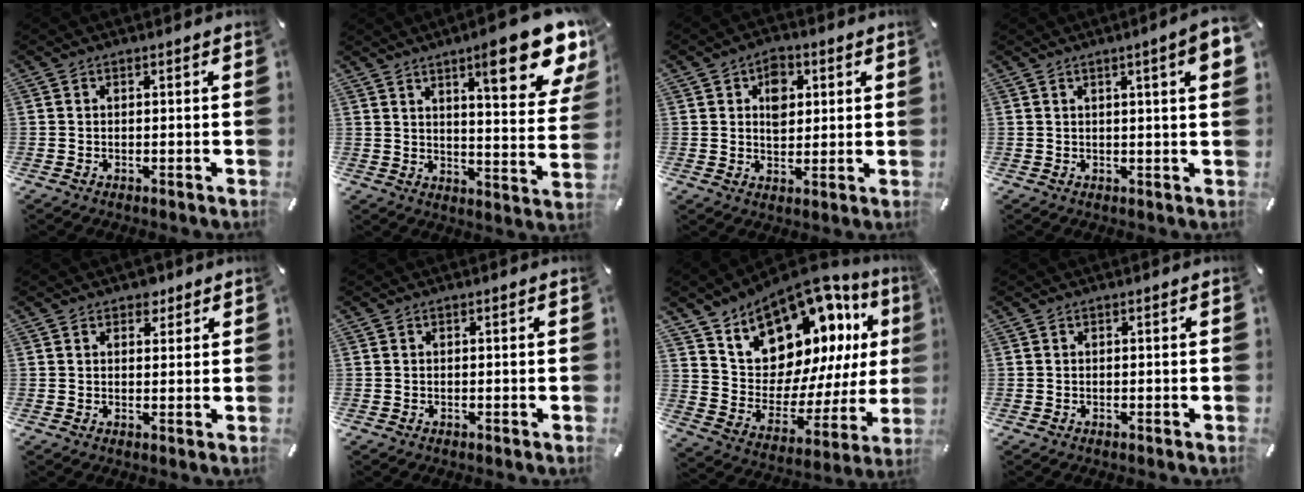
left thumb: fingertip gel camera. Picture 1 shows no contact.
{"total": 18.4, "force": [11.4, 4.8, 13.5], "torque": [-0.183, -0.075, 0.179]}
{"total": 6.6, "force": [1.9, 5.2, 3.7], "torque": [-0.043, -0.003, 0.028]}
{"total": 5.9, "force": [2.1, 0.7, 5.4], "torque": [-0.086, -0.001, 0.032]}
{"total": 3.3, "force": [2.2, 2.3, 0.9], "torque": [0.010, -0.006, 0.034]}
{"total": 0.0}
{"total": 16.9, "force": [13.1, 8.8, 6.0], "torque": [-0.076, -0.132, 0.233]}
{"total": 0.0}